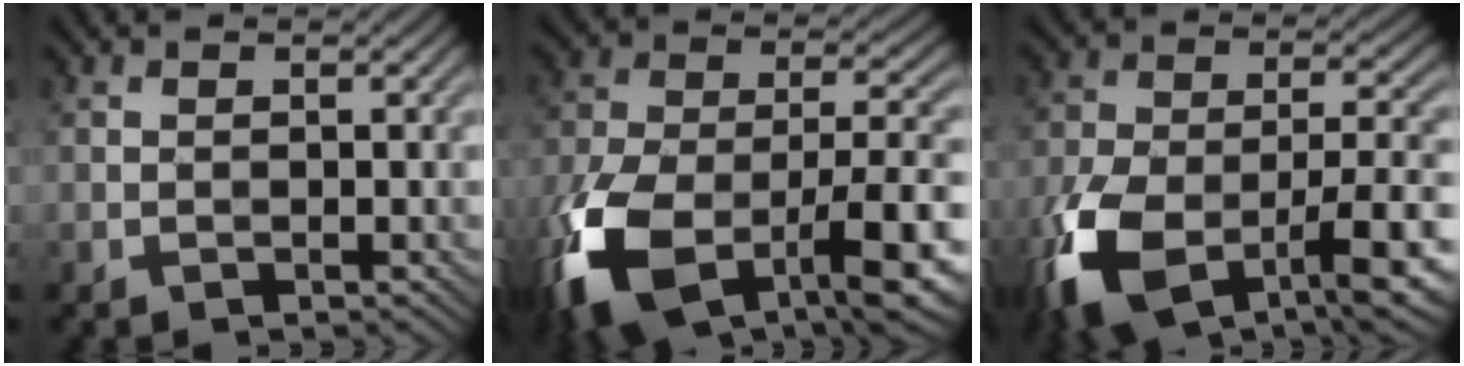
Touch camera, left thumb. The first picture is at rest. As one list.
[{"total": 17.3, "force": [-9.4, 8.0, 12.1], "torque": [-0.263, -0.029, -0.165]}, {"total": 14.9, "force": [-8.1, 6.8, 10.5], "torque": [-0.223, -0.028, -0.149]}]